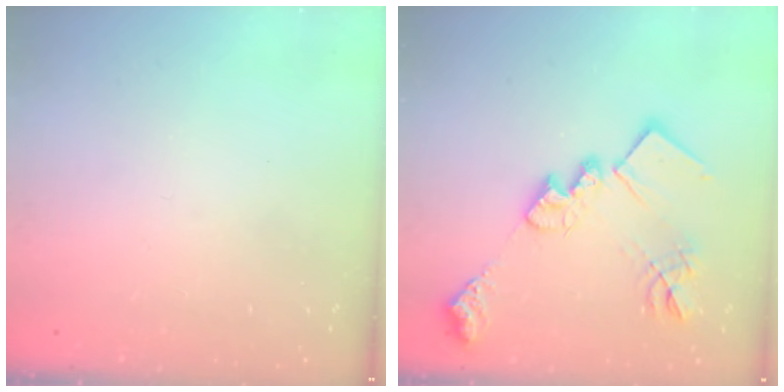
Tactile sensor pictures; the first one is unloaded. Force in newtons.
{"total": 20.0, "press": 19.9, "slide": 1.3}